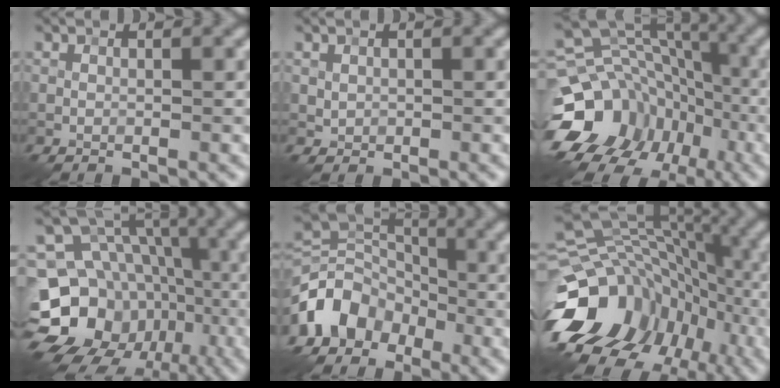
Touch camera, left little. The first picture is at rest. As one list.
[{"total": 0.6, "force": [0.2, 0.5, 0.2], "torque": [-0.004, -0.002, 0.007]}, {"total": 18.0, "force": [-7.5, 14.6, 7.4], "torque": [-0.158, -0.019, -0.132]}, {"total": 18.2, "force": [-8.4, 14.5, 7.0], "torque": [-0.148, -0.030, -0.128]}, {"total": 6.9, "force": [-3.3, 5.4, 2.8], "torque": [-0.047, 0.004, -0.075]}, {"total": 18.9, "force": [-7.8, 14.5, 9.4], "torque": [-0.185, 0.001, -0.115]}]